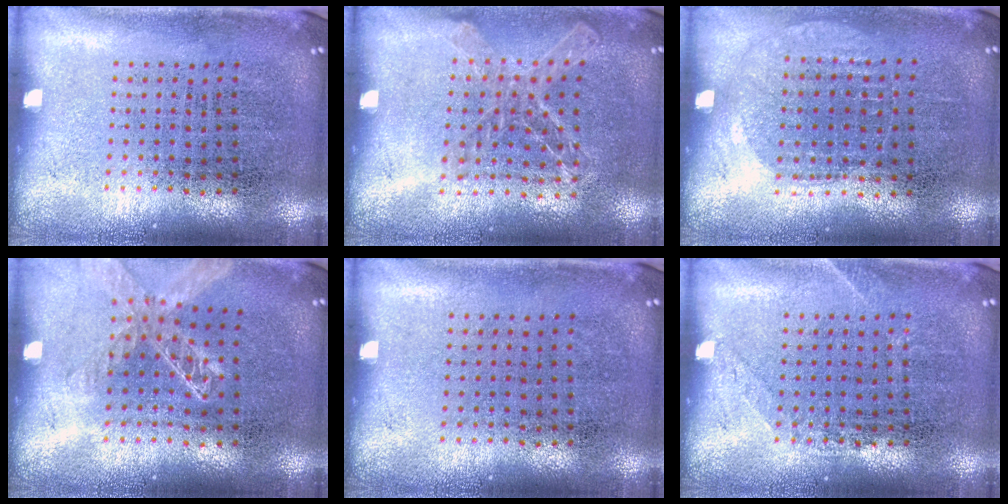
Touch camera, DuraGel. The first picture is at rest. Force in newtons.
{"total": 1.1, "press": 1.1, "slide": 0.0}
{"total": 0.9, "press": 0.8, "slide": 0.4}
{"total": 1.3, "press": 1.3, "slide": 0.2}
{"total": 0.0}
{"total": 1.0, "press": 1.0, "slide": 0.2}